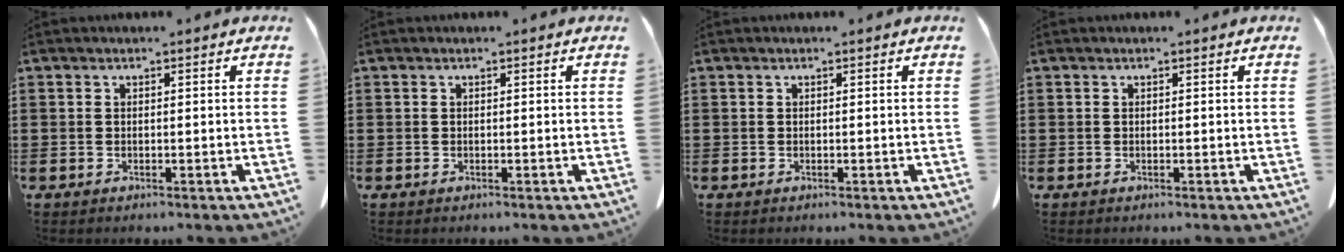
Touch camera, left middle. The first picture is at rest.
{"total": 0.0}
{"total": 0.0}
{"total": 0.0}